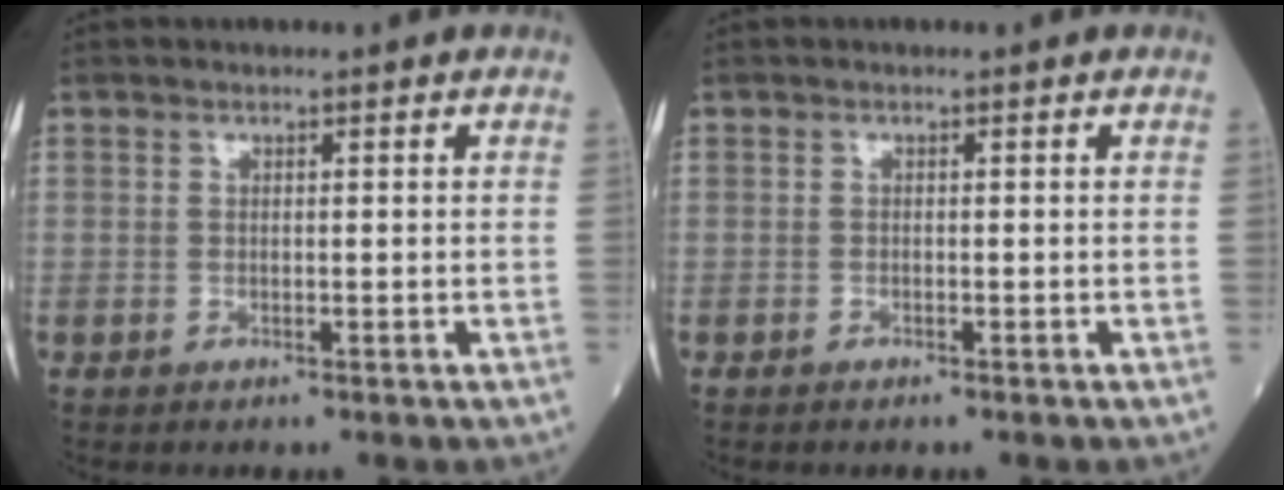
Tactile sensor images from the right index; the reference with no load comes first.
{"total": 0.0}